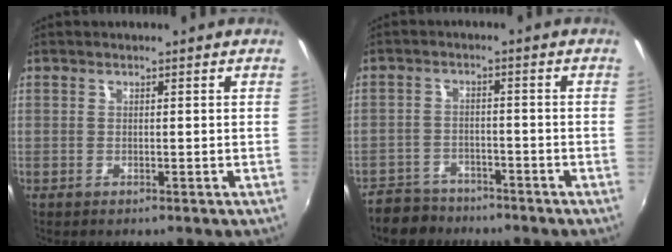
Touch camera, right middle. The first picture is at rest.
{"total": 7.5, "force": [-6.3, 3.6, 1.6], "torque": [-0.056, 0.004, -0.103]}